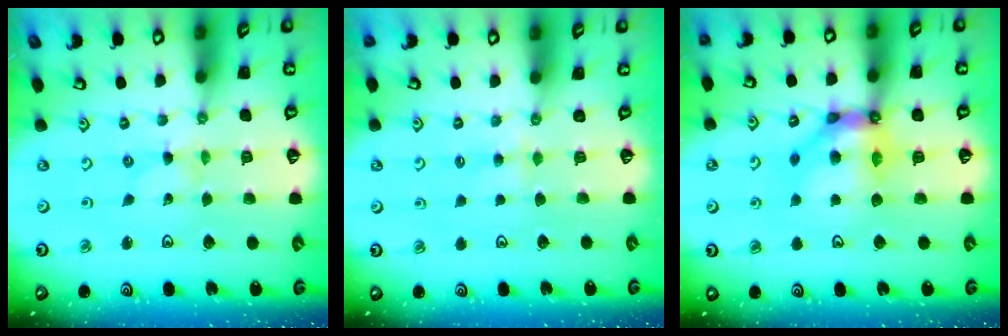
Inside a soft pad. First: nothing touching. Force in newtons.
{"total": 2.8, "press": 2.7, "slide": 0.6}
{"total": 11.2, "press": 11.2, "slide": 1.0}